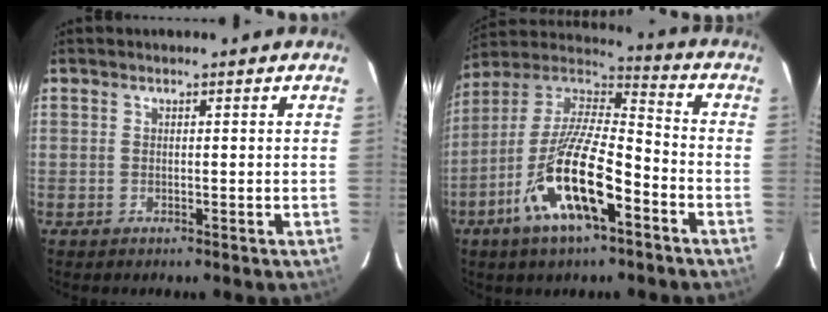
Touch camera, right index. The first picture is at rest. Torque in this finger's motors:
{"motor_torque": [1.41, -0.73, 1.05, 0.21]}